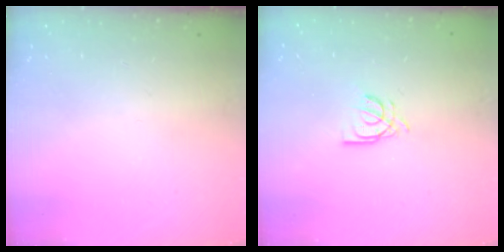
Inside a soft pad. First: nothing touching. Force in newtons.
{"total": 6.7, "press": 6.7, "slide": 0.5}